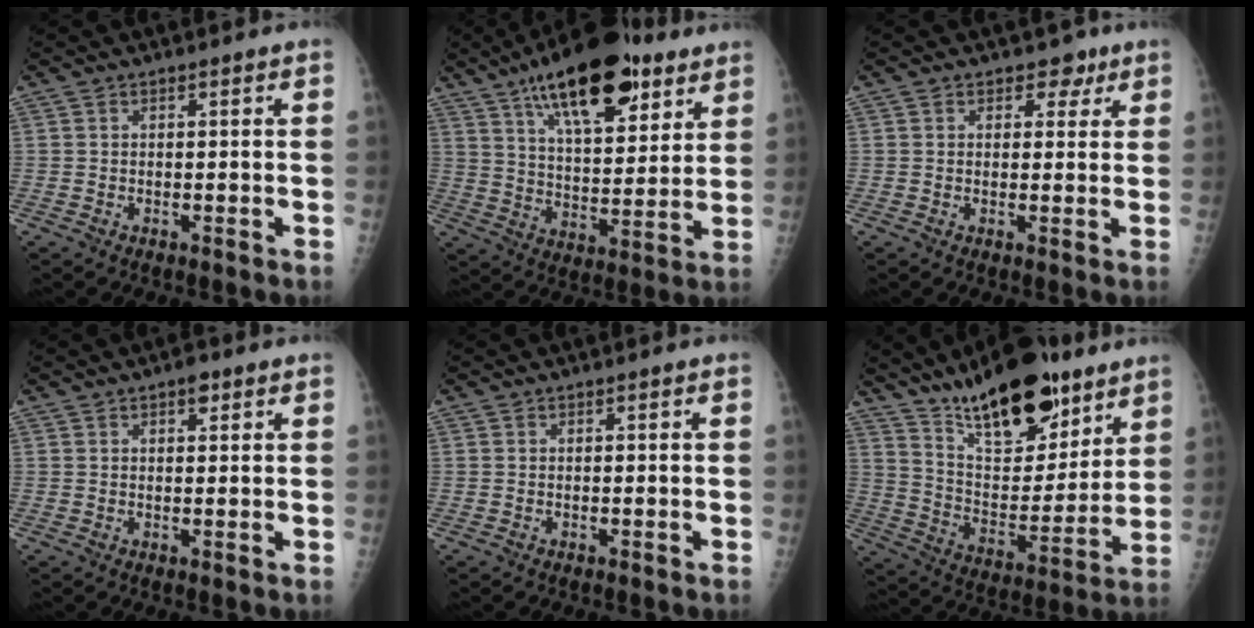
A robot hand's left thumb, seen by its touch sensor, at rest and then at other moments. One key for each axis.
{"total": 22.5, "fx": 13.2, "fy": 9.2, "fz": 15.7, "tx": -0.221, "ty": -0.034, "tz": 0.214}
{"total": 3.6, "fx": 2.2, "fy": 2.6, "fz": 1.4, "tx": 0.008, "ty": -0.008, "tz": 0.027}
{"total": 2.3, "fx": 1.4, "fy": 1.0, "fz": 1.5, "tx": -0.014, "ty": -0.004, "tz": 0.017}
{"total": 0.0}
{"total": 22.4, "fx": 15.7, "fy": 8.8, "fz": 13.3, "tx": -0.168, "ty": -0.083, "tz": 0.262}